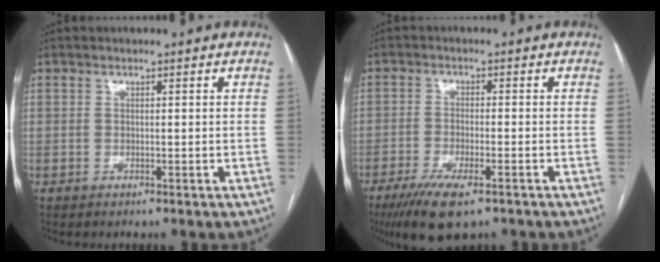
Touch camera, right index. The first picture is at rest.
{"total": 9.0, "force": [-6.0, 2.1, 6.4], "torque": [-0.111, -0.019, -0.096]}